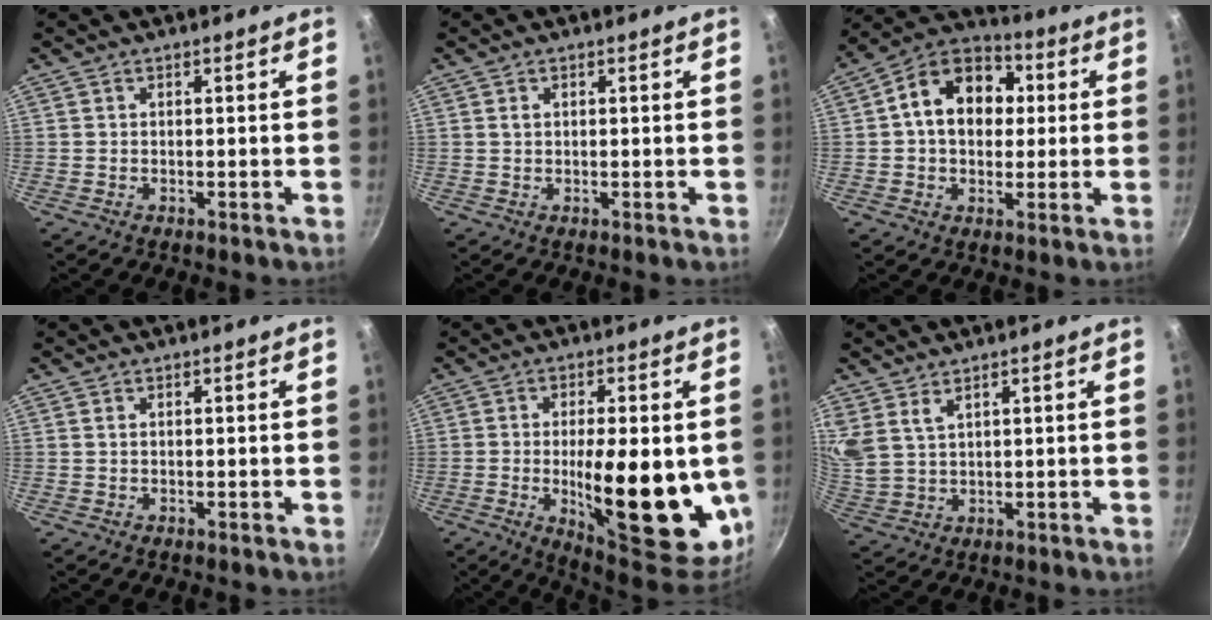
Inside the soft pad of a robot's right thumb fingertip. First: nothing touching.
{"total": 1.2, "force": [0.4, 0.7, 0.8], "torque": [-0.013, 0.003, 0.008]}
{"total": 15.2, "force": [2.4, 11.2, 10.0], "torque": [-0.127, 0.026, 0.019]}
{"total": 0.7, "force": [0.3, 0.4, 0.5], "torque": [-0.009, 0.001, 0.005]}
{"total": 22.0, "force": [-2.6, 8.2, 20.3], "torque": [-0.272, -0.017, -0.026]}
{"total": 5.0, "force": [3.3, 2.5, 2.9], "torque": [-0.052, -0.018, 0.077]}